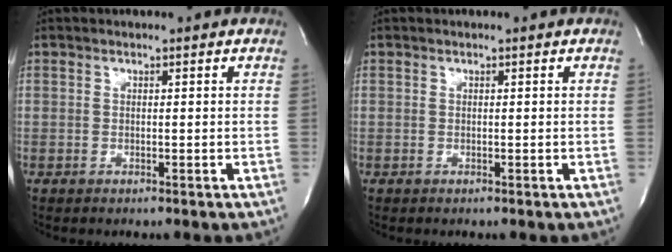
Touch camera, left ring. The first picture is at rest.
{"total": 0.0}